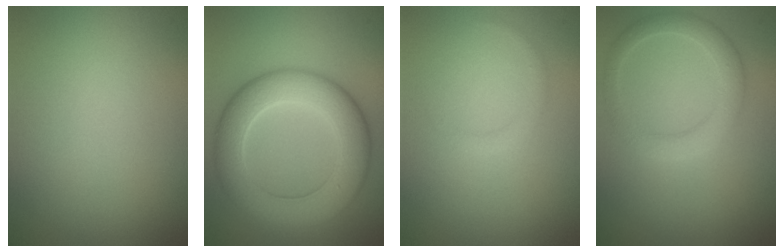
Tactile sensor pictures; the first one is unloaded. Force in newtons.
{"total": 8.3, "press": 8.3, "slide": 0.6}
{"total": 0.8, "press": 0.8, "slide": 0.2}
{"total": 2.8, "press": 2.8, "slide": 0.1}